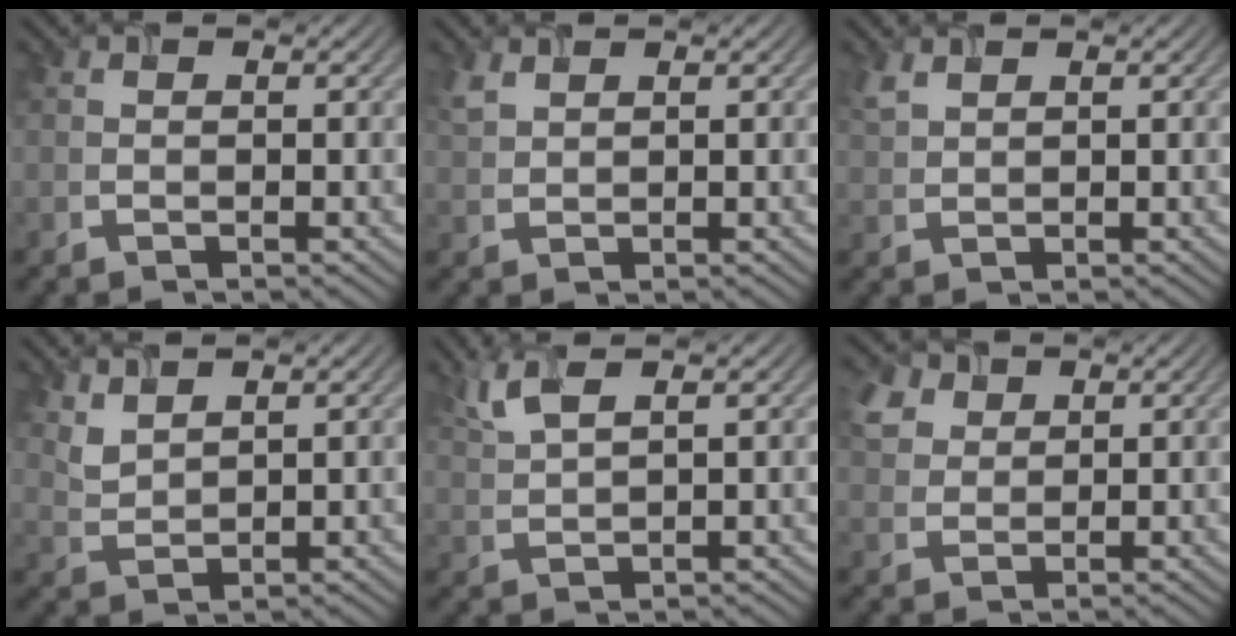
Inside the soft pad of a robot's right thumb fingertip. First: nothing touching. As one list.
[{"total": 1.9, "force": [1.5, 0.8, 1.0], "torque": [-0.032, 0.003, 0.037]}, {"total": 1.9, "force": [1.5, 0.7, 1.0], "torque": [-0.032, 0.003, 0.038]}, {"total": 3.2, "force": [2.6, 1.1, 1.5], "torque": [-0.045, -0.005, 0.065]}, {"total": 4.5, "force": [2.9, 1.0, 3.3], "torque": [-0.086, 0.009, 0.069]}, {"total": 4.1, "force": [2.3, 2.8, 1.9], "torque": [-0.054, 0.009, 0.048]}]